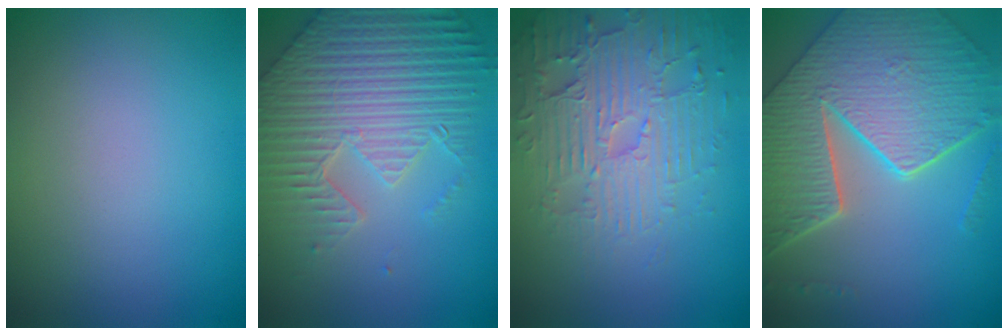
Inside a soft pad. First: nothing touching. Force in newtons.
{"total": 8.8, "press": 6.3, "slide": 6.1}
{"total": 4.6, "press": 4.1, "slide": 1.9}
{"total": 9.6, "press": 7.1, "slide": 6.5}